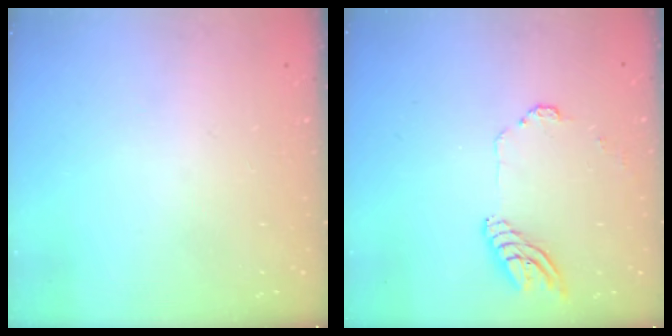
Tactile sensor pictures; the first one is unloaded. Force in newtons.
{"total": 10.5, "press": 10.4, "slide": 1.1}